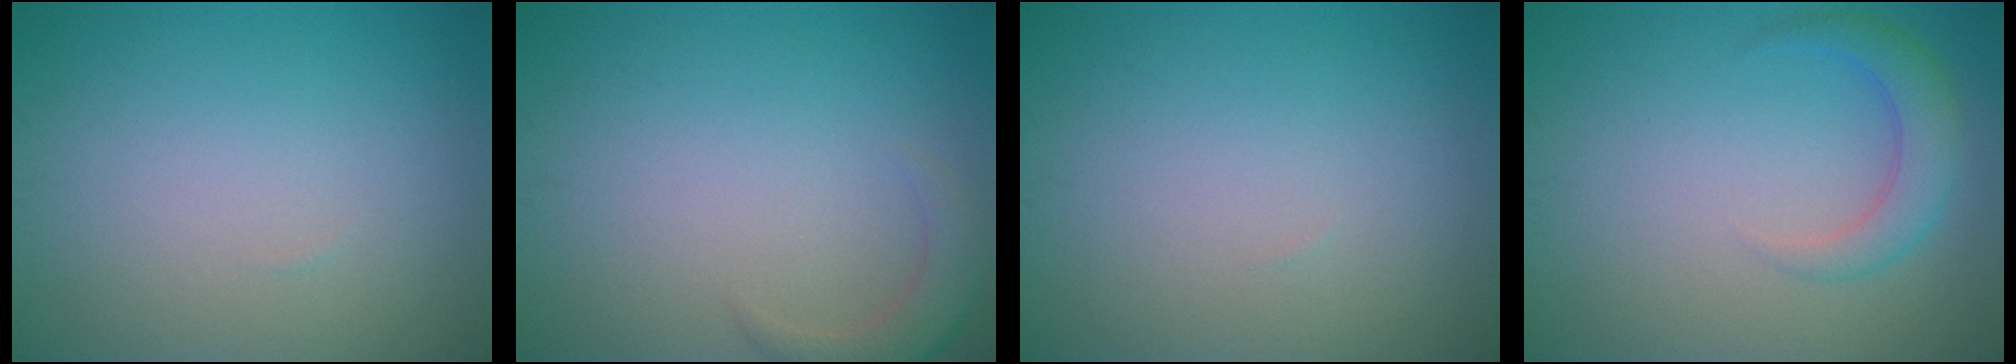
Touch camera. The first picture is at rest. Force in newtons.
{"total": 2.3, "press": 2.3, "slide": 0.4}
{"total": 0.0}
{"total": 2.9, "press": 2.9, "slide": 0.2}